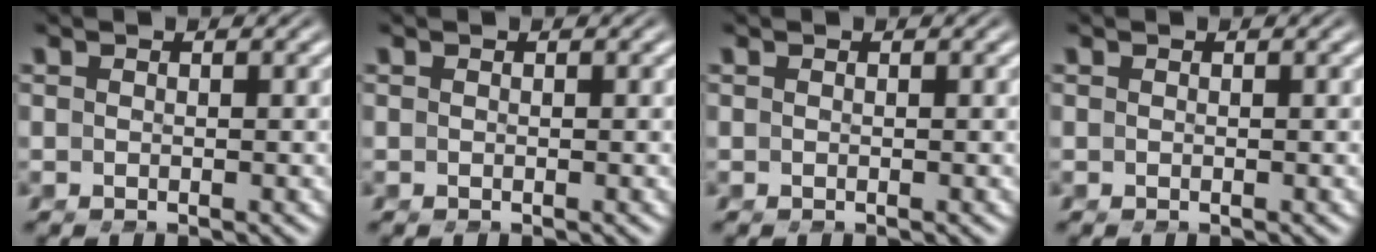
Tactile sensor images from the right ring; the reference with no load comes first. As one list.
[{"total": 0.0}, {"total": 0.0}, {"total": 0.0}]